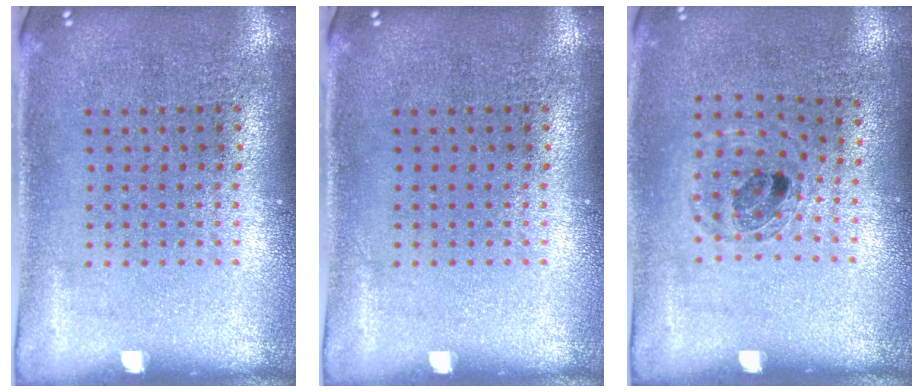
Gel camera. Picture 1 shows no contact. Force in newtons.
{"total": 0.0}
{"total": 0.8, "press": 0.8, "slide": 0.2}